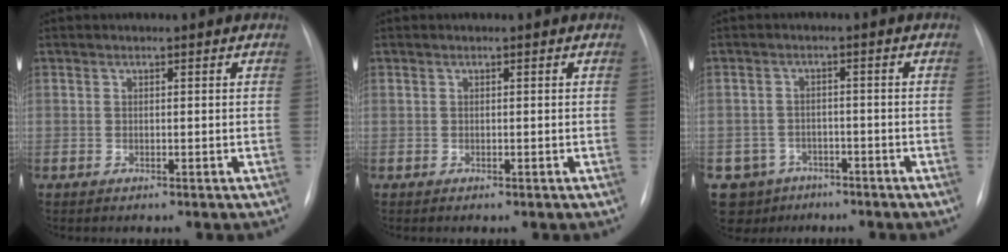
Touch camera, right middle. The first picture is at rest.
{"total": 0.0}
{"total": 5.9, "force": [-3.7, 4.7, 0.1], "torque": [0.006, 0.009, -0.051]}